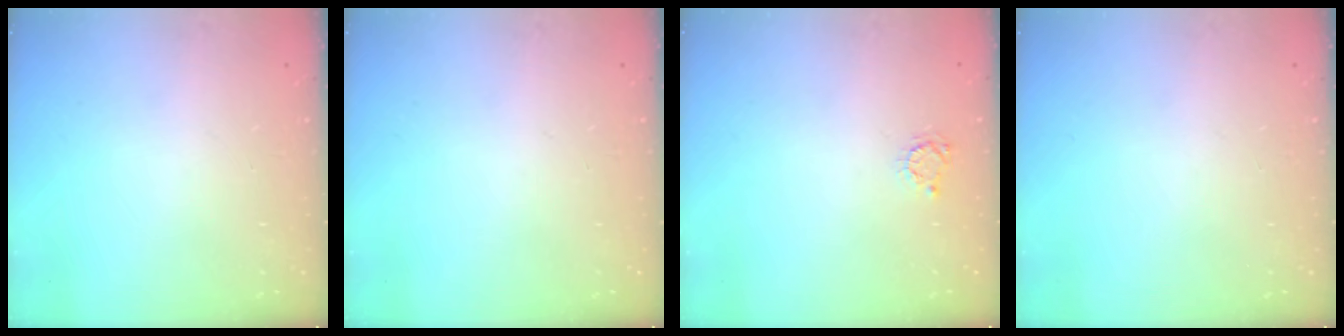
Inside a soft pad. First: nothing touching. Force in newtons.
{"total": 0.0}
{"total": 3.8, "press": 3.8, "slide": 0.5}
{"total": 0.0}